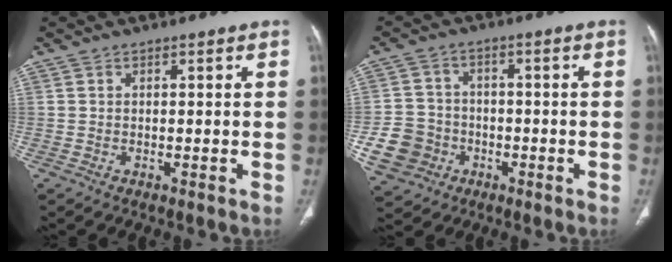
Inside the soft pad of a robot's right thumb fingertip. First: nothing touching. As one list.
[{"total": 9.2, "force": [-3.0, 8.2, 2.7], "torque": [-0.041, 0.022, -0.046]}]